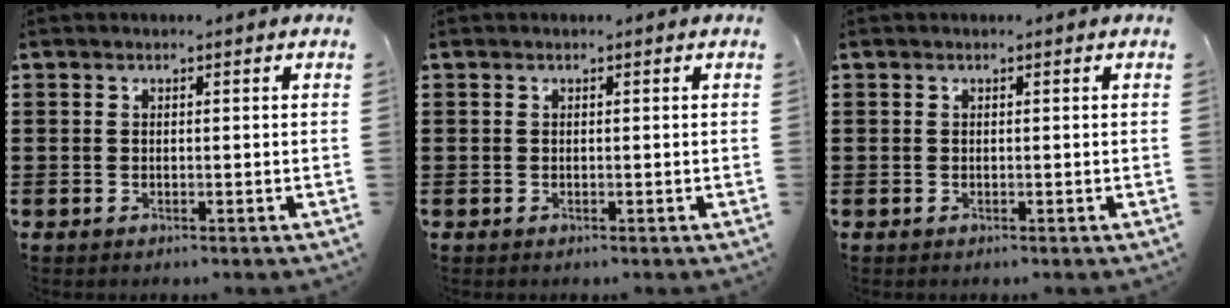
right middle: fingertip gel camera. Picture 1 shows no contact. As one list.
[{"total": 0.0}, {"total": 0.0}]